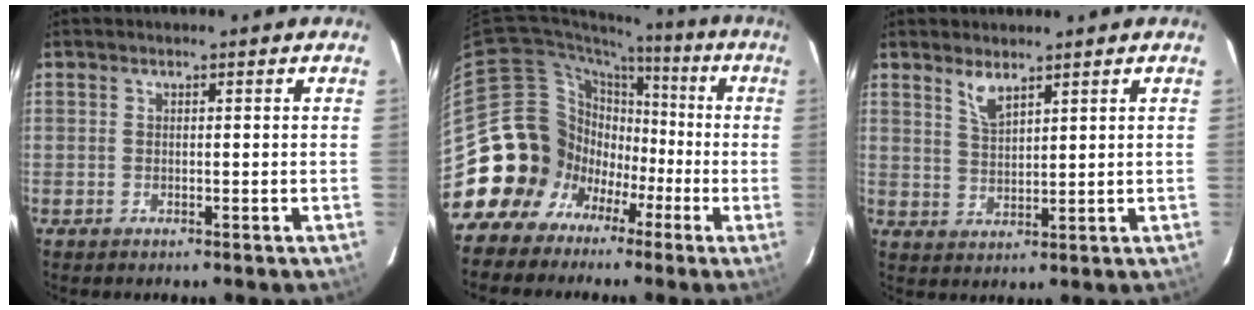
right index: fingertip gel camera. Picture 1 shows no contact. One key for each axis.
{"total": 15.1, "fx": -6.1, "fy": 13.7, "fz": 2.1, "tx": -0.065, "ty": 0.056, "tz": -0.102}
{"total": 3.9, "fx": 2.9, "fy": 1.0, "fz": 2.3, "tx": -0.046, "ty": -0.001, "tz": 0.058}